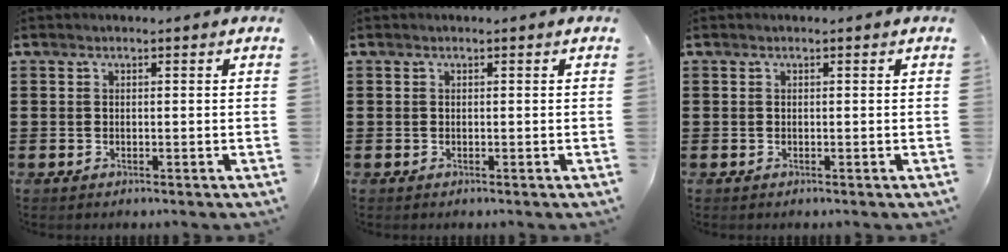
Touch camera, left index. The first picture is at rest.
{"total": 0.0}
{"total": 0.0}